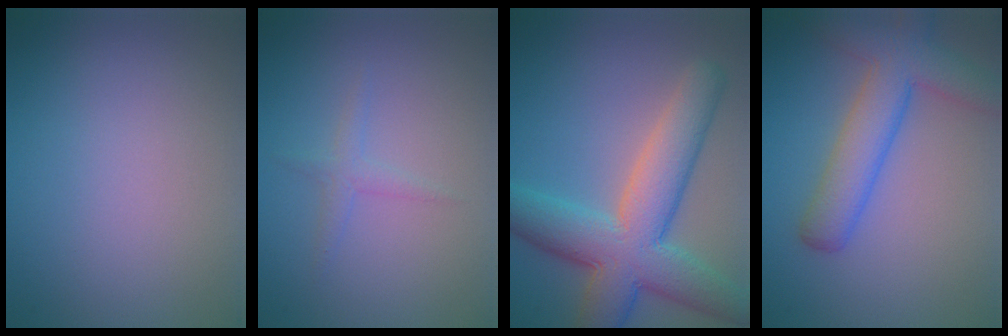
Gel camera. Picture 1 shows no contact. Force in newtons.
{"total": 1.2, "press": 1.2, "slide": 0.1}
{"total": 9.0, "press": 9.0, "slide": 0.4}
{"total": 6.0, "press": 5.9, "slide": 0.3}